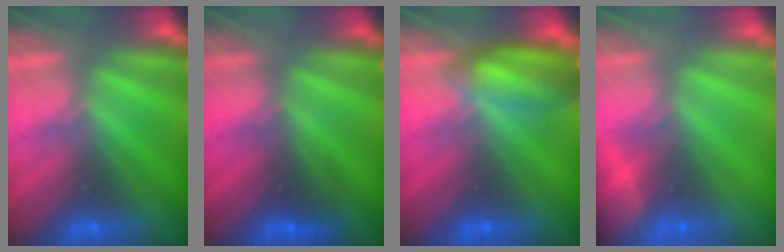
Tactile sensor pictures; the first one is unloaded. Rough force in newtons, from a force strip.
{"total": 2.5}
{"total": 7.7}
{"total": 10.2}